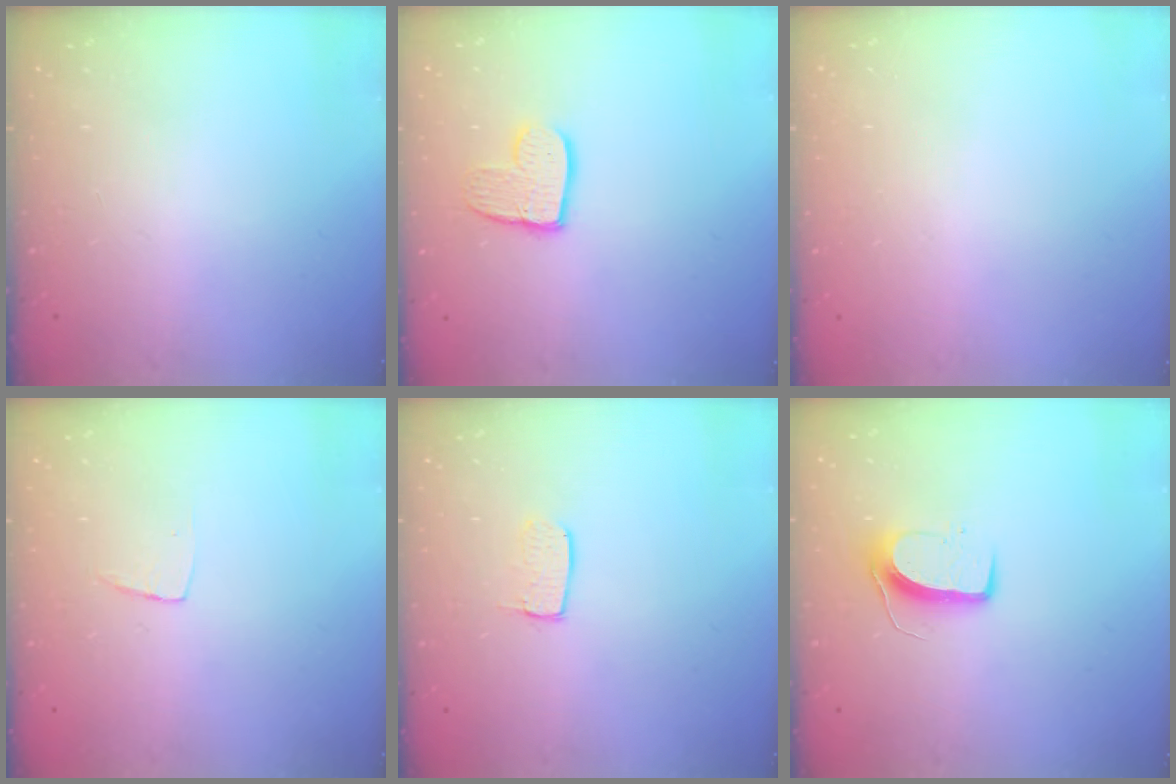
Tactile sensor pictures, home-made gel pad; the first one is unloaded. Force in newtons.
{"total": 8.9, "press": 8.9, "slide": 0.4}
{"total": 0.0}
{"total": 3.8, "press": 3.7, "slide": 0.3}
{"total": 5.2, "press": 5.1, "slide": 0.5}
{"total": 9.3, "press": 9.3, "slide": 0.5}